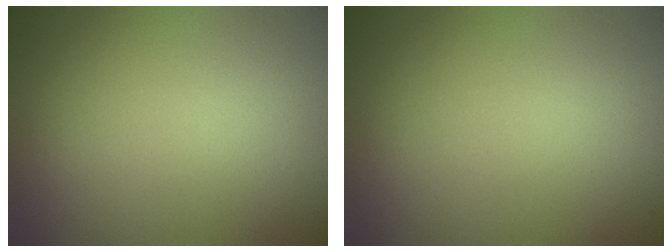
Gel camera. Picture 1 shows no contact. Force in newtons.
{"total": 0.0}